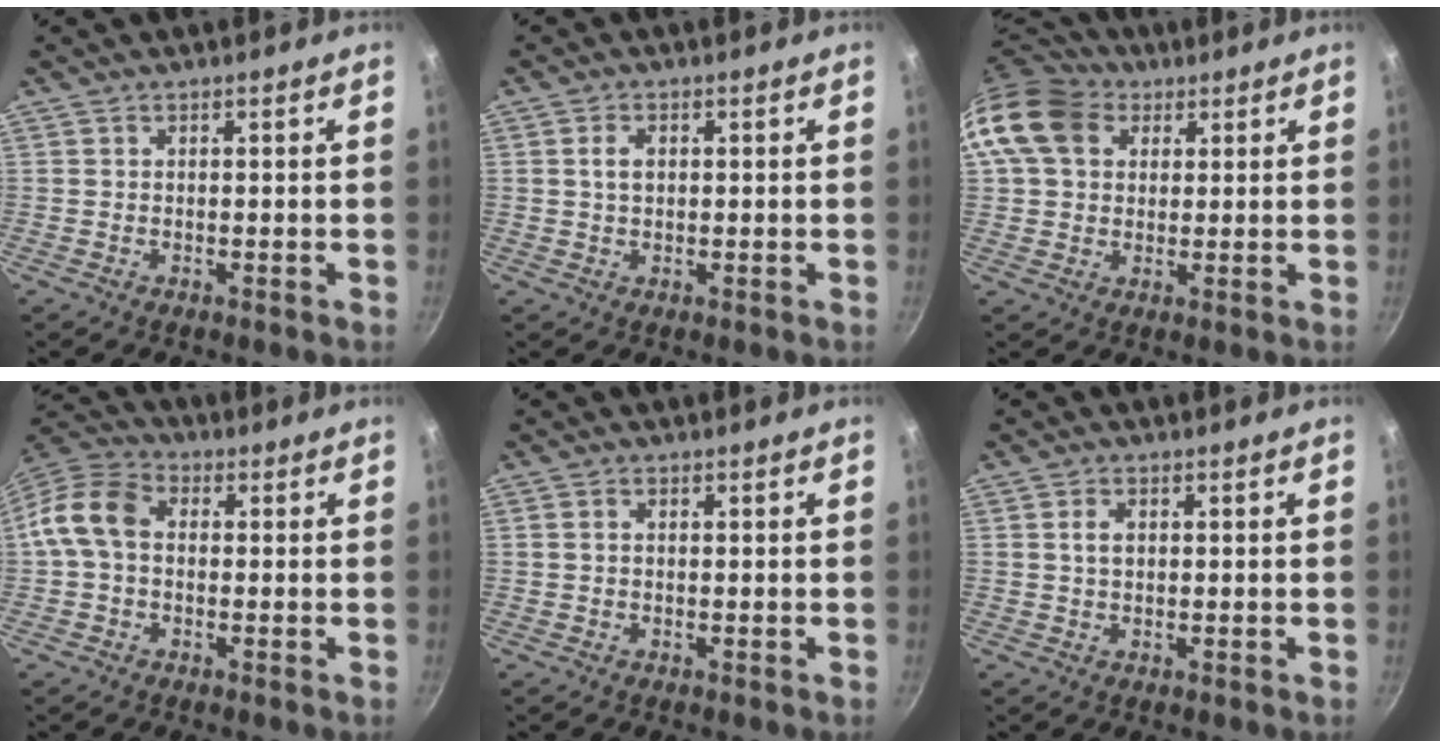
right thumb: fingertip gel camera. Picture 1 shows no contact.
{"total": 2.8, "force": [0.5, 1.8, 2.0], "torque": [-0.030, 0.001, 0.009]}
{"total": 13.6, "force": [4.7, 10.5, 7.2], "torque": [-0.129, 0.015, 0.073]}
{"total": 9.9, "force": [0.3, 7.2, 6.7], "torque": [-0.116, 0.030, -0.015]}
{"total": 1.1, "force": [0.1, 0.8, 0.7], "torque": [-0.013, 0.004, 0.000]}
{"total": 2.6, "force": [0.5, 1.7, 1.9], "torque": [-0.027, 0.002, 0.008]}